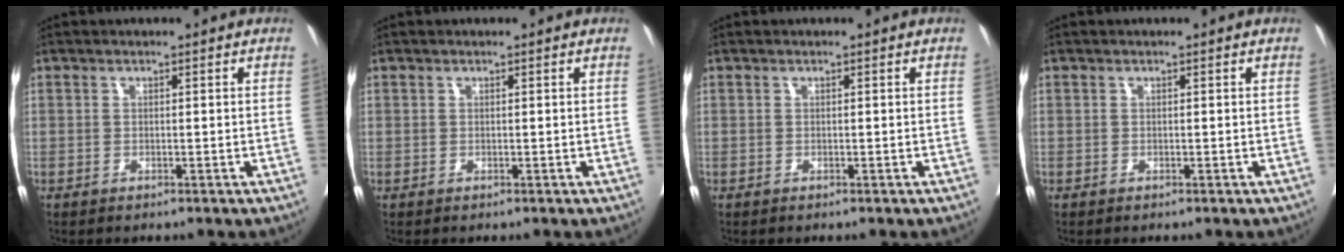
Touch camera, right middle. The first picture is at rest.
{"total": 0.0}
{"total": 0.0}
{"total": 0.0}